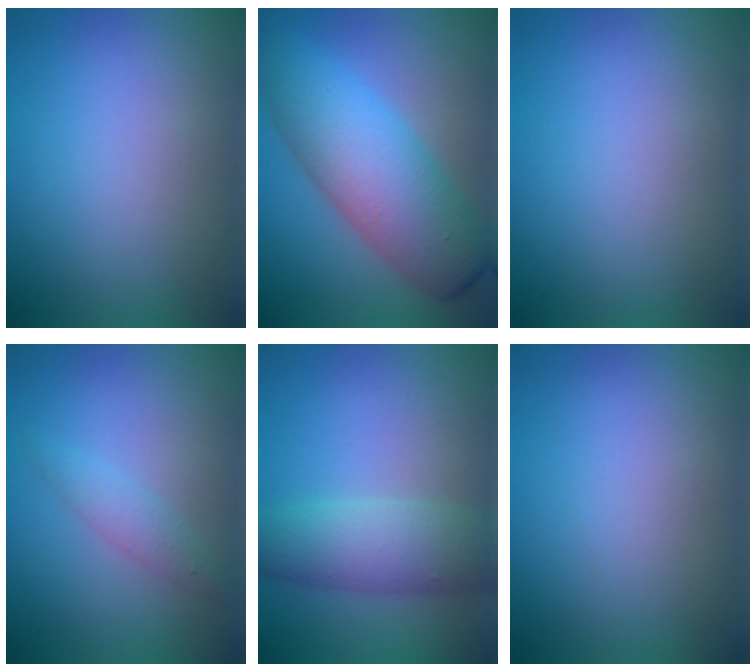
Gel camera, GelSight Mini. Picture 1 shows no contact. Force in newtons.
{"total": 9.5, "press": 9.5, "slide": 0.3}
{"total": 0.0}
{"total": 1.8, "press": 1.8, "slide": 0.0}
{"total": 5.8, "press": 5.8, "slide": 0.3}
{"total": 0.0}